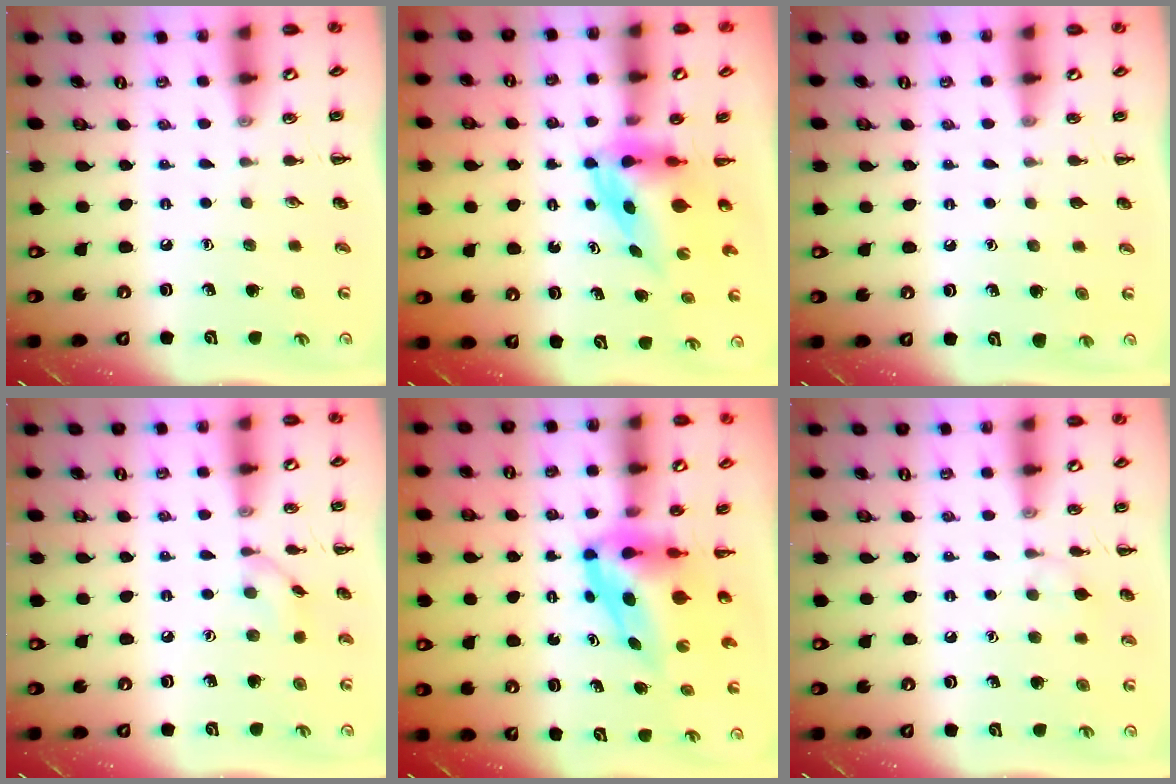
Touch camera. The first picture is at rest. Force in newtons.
{"total": 4.0, "press": 3.9, "slide": 1.0}
{"total": 0.0}
{"total": 5.1, "press": 4.6, "slide": 2.1}
{"total": 7.0, "press": 6.8, "slide": 1.8}
{"total": 5.0, "press": 4.7, "slide": 1.7}